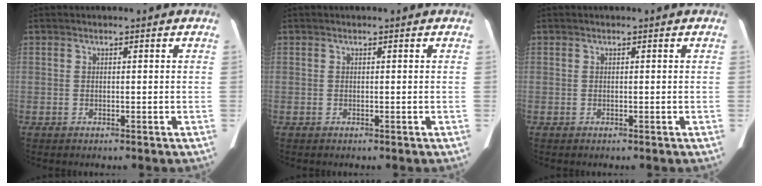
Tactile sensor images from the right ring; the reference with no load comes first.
{"total": 0.0}
{"total": 0.0}